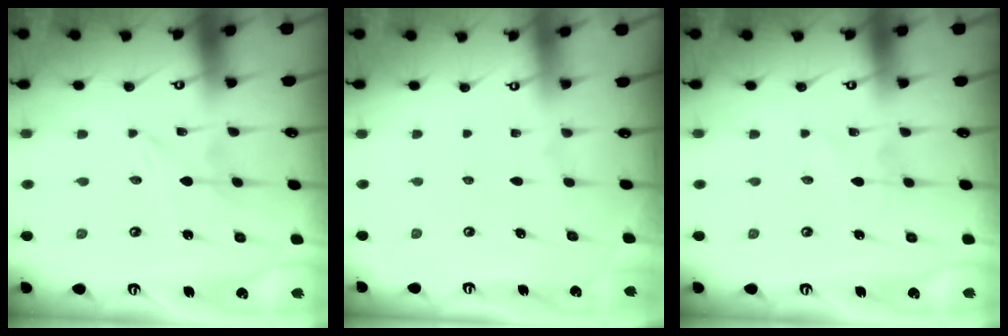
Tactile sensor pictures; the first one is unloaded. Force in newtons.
{"total": 0.0}
{"total": 1.8, "press": 1.7, "slide": 0.2}